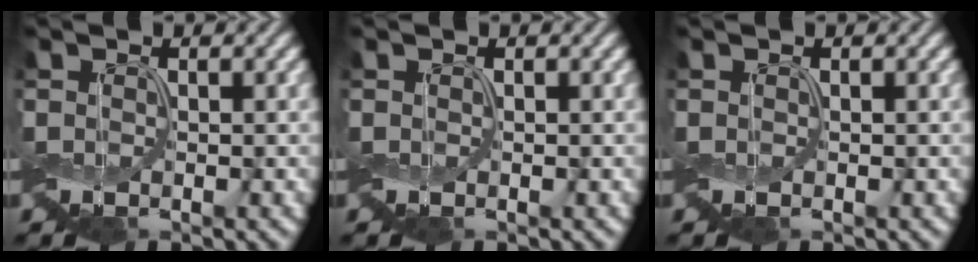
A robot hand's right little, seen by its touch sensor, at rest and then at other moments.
{"total": 0.0}
{"total": 0.0}